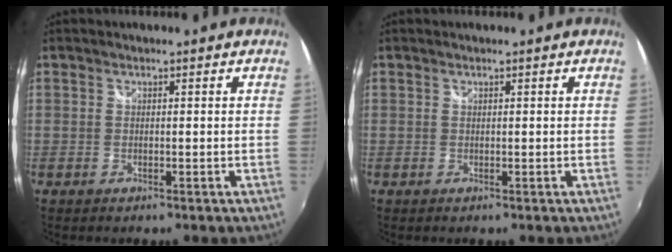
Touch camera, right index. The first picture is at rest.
{"total": 0.0}